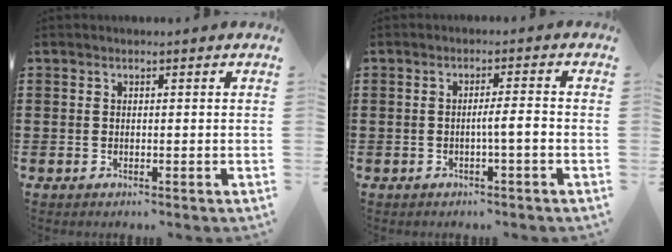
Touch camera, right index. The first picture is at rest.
{"total": 2.8, "force": [-0.8, 0.1, 2.7], "torque": [-0.048, -0.001, -0.016]}